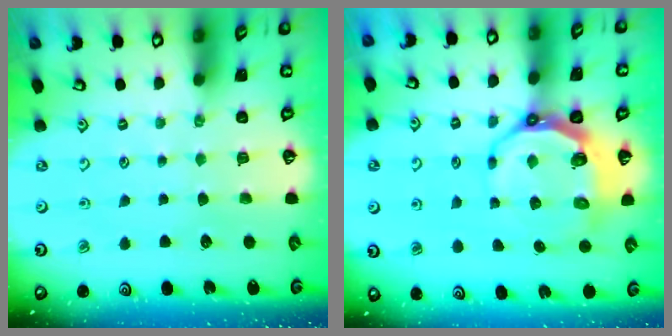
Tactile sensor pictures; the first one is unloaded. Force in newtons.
{"total": 8.7, "press": 7.7, "slide": 4.1}